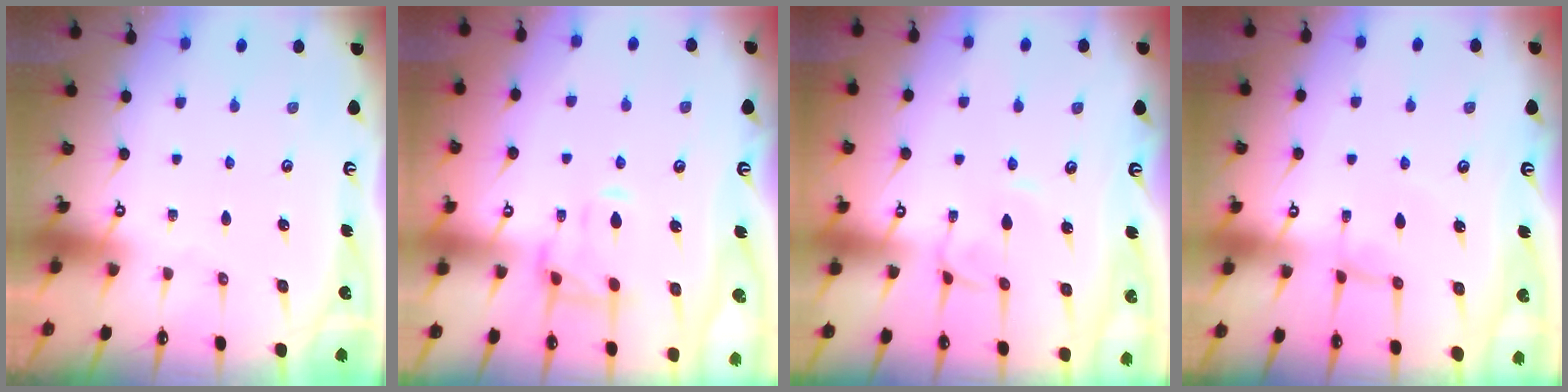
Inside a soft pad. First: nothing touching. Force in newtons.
{"total": 4.5, "press": 4.3, "slide": 1.4}
{"total": 3.3, "press": 3.3, "slide": 0.1}
{"total": 0.0}